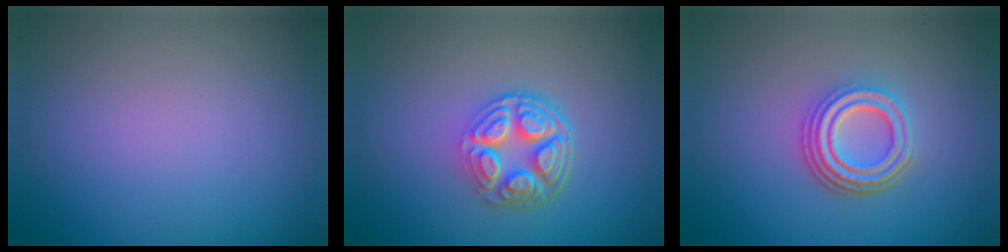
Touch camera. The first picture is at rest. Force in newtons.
{"total": 5.0, "press": 3.7, "slide": 3.3}
{"total": 4.3, "press": 3.2, "slide": 2.9}